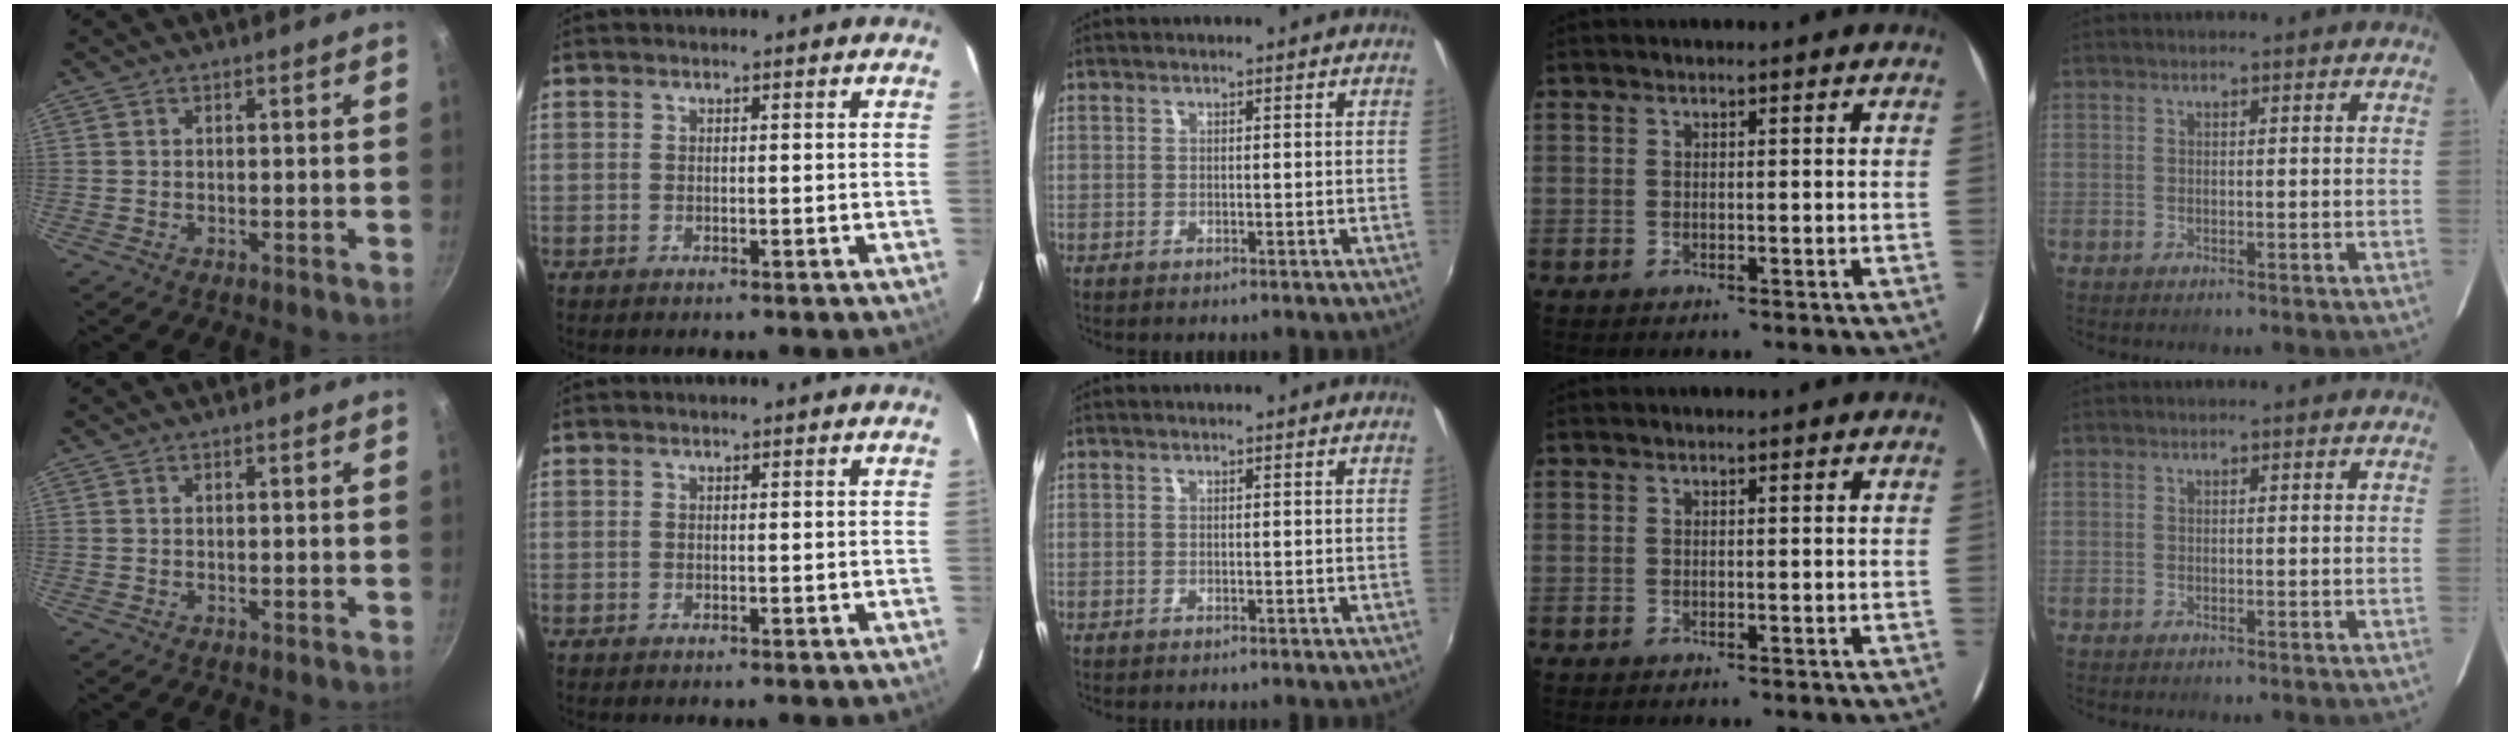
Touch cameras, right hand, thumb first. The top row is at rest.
{}